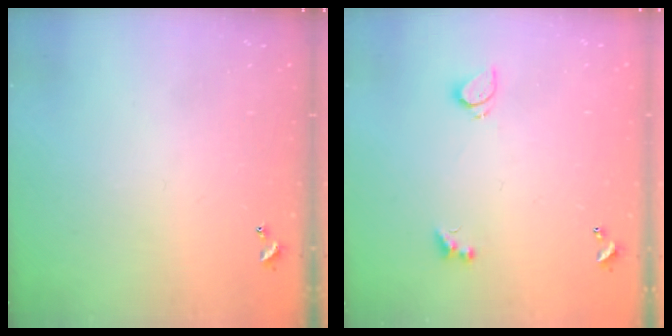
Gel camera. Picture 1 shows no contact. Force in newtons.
{"total": 2.2, "press": 2.1, "slide": 0.6}